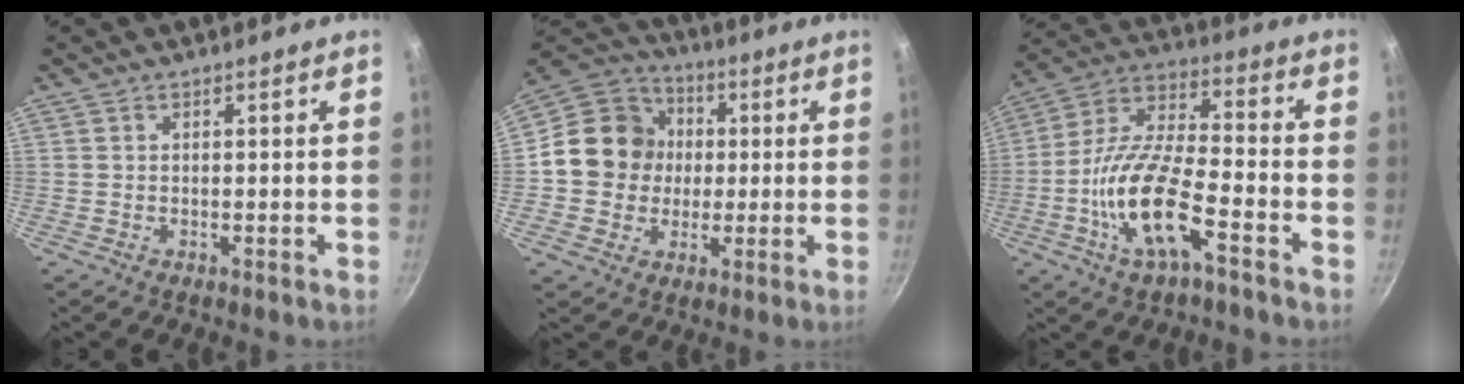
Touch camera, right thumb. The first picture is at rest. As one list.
[{"total": 14.2, "force": [0.4, 12.9, 5.8], "torque": [-0.068, 0.027, -0.008]}, {"total": 15.7, "force": [-6.4, 5.3, 13.3], "torque": [-0.259, 0.037, -0.134]}]